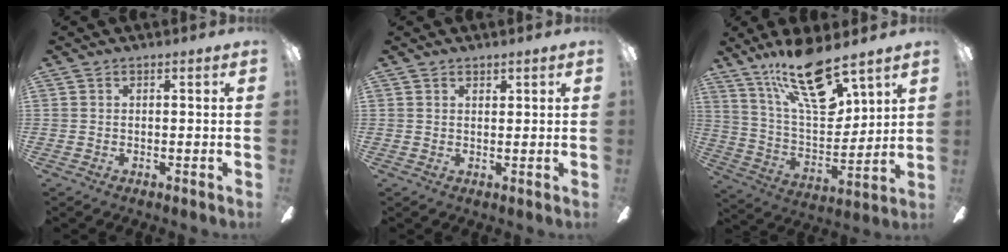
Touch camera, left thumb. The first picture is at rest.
{"total": 1.2, "force": [1.0, 0.4, 0.5], "torque": [-0.004, -0.003, 0.017]}
{"total": 20.7, "force": [13.9, 7.4, 13.5], "torque": [-0.260, -0.077, 0.237]}